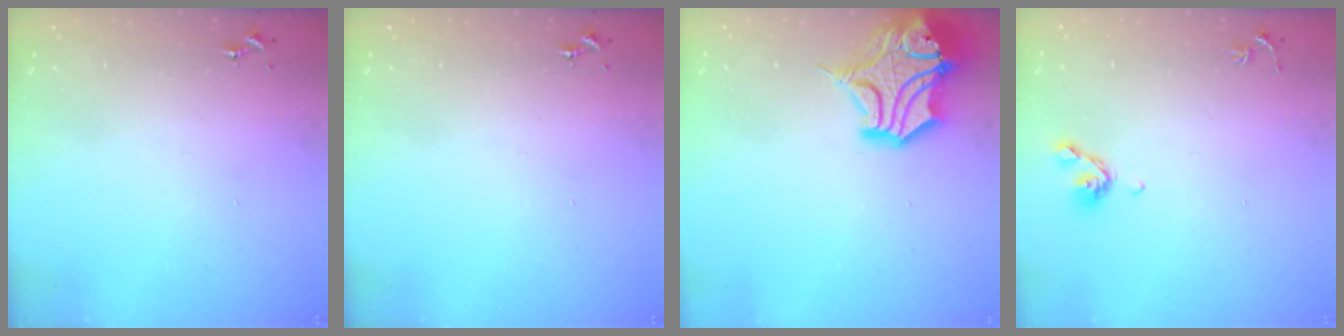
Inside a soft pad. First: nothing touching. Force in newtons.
{"total": 0.0}
{"total": 16.9, "press": 16.7, "slide": 2.3}
{"total": 6.5, "press": 6.4, "slide": 1.3}